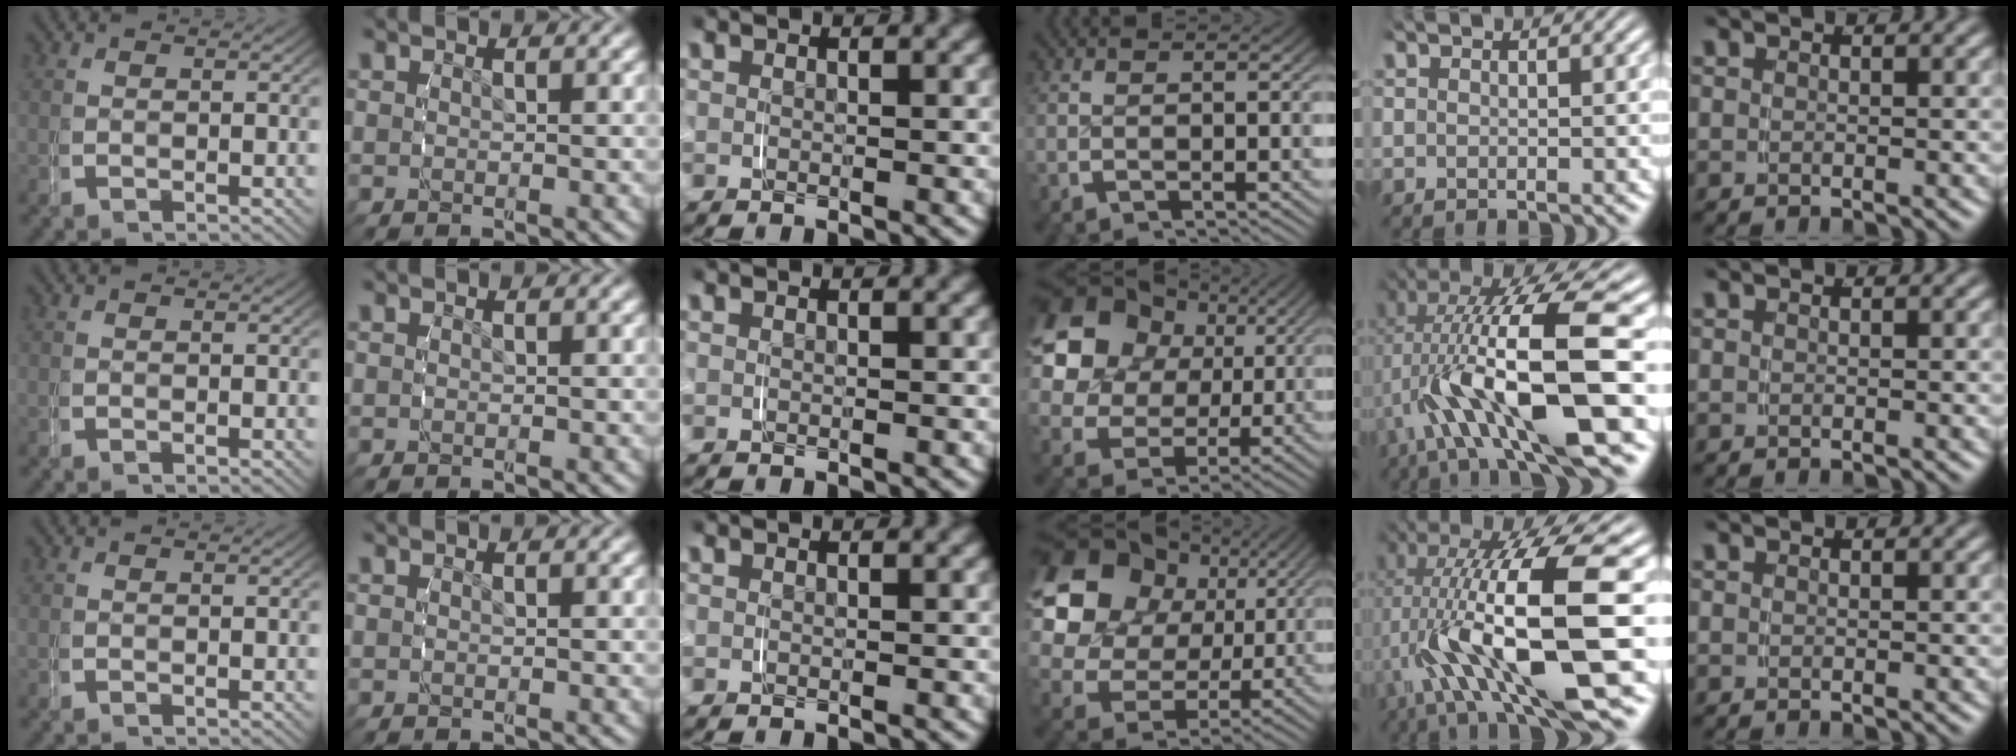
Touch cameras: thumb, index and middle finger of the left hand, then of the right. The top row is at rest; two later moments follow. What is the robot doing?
{"motion": "grasp_and_lifting", "object": "key"}